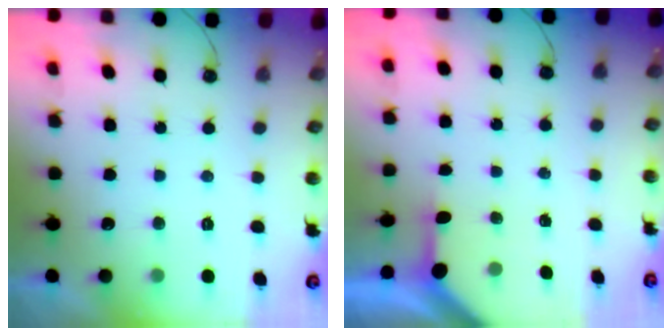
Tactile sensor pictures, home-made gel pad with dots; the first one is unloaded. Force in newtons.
{"total": 3.0, "press": 3.0, "slide": 0.3}